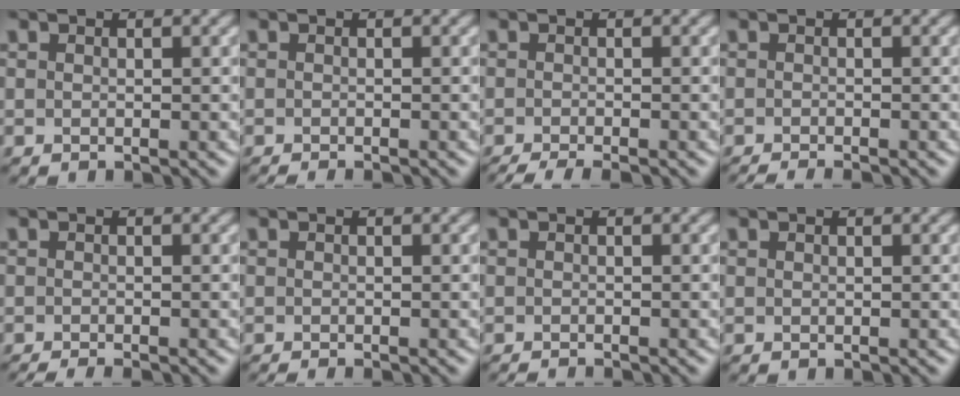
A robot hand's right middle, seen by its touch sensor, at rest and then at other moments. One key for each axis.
{"total": 1.3, "fx": -1.1, "fy": 0.3, "fz": 0.6, "tx": 0.002, "ty": -0.003, "tz": -0.015}
{"total": 3.1, "fx": -2.5, "fy": 0.5, "fz": 1.9, "tx": -0.025, "ty": -0.003, "tz": -0.045}
{"total": 1.9, "fx": -1.6, "fy": 0.3, "fz": 1.1, "tx": -0.009, "ty": -0.004, "tz": -0.027}
{"total": 2.0, "fx": -1.6, "fy": 0.3, "fz": 1.2, "tx": -0.010, "ty": -0.005, "tz": -0.028}
{"total": 1.0, "fx": -0.8, "fy": 0.2, "fz": 0.5, "tx": 0.001, "ty": -0.004, "tz": -0.013}
{"total": 1.3, "fx": -1.2, "fy": 0.2, "fz": 0.5, "tx": 0.004, "ty": -0.003, "tz": -0.018}
{"total": 0.0}